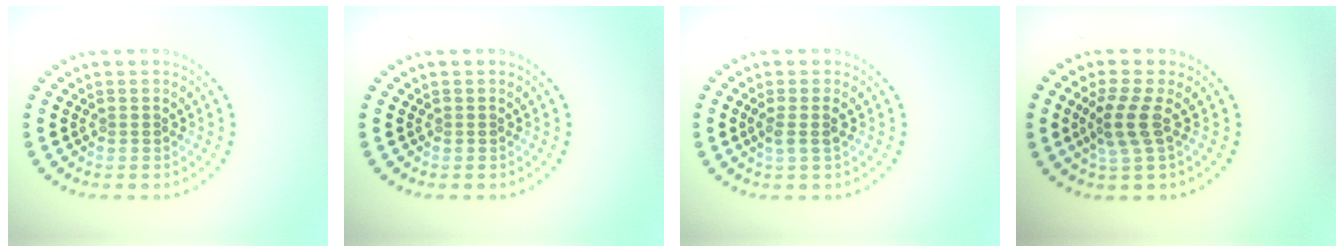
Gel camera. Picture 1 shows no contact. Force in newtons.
{"total": 0.0}
{"total": 1.5, "press": 1.2, "slide": 0.8}
{"total": 2.8, "press": 2.4, "slide": 1.4}